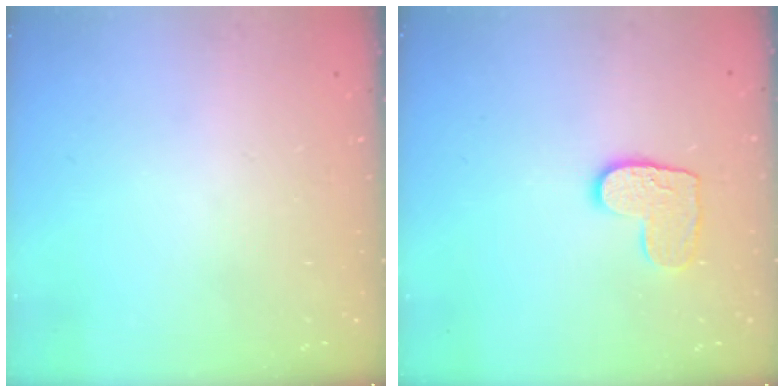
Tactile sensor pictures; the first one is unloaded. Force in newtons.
{"total": 8.9, "press": 8.9, "slide": 0.4}